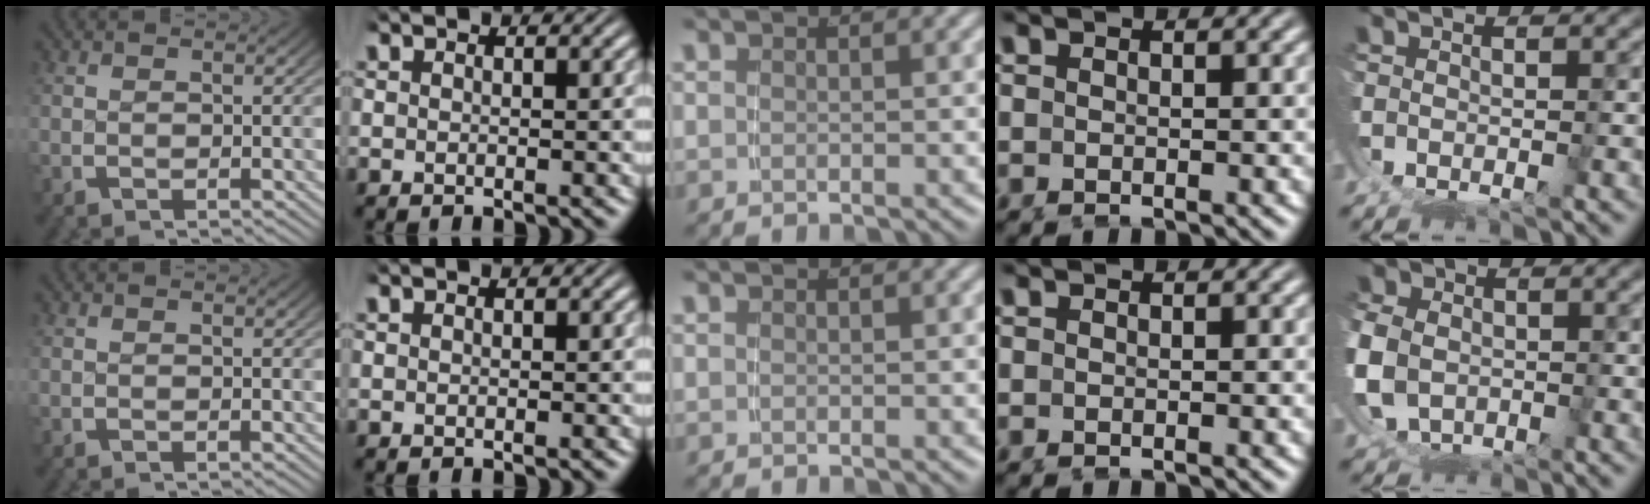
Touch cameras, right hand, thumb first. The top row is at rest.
{"little": {"total": 2.4, "force": [0.4, 2.3, 0.3], "torque": [-0.043, -0.030, 0.024]}}